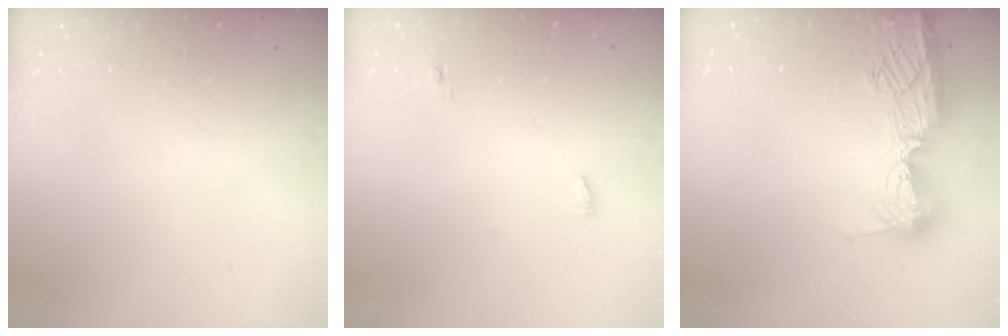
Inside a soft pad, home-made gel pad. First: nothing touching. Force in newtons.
{"total": 3.4, "press": 3.3, "slide": 0.9}
{"total": 12.7, "press": 12.6, "slide": 1.2}